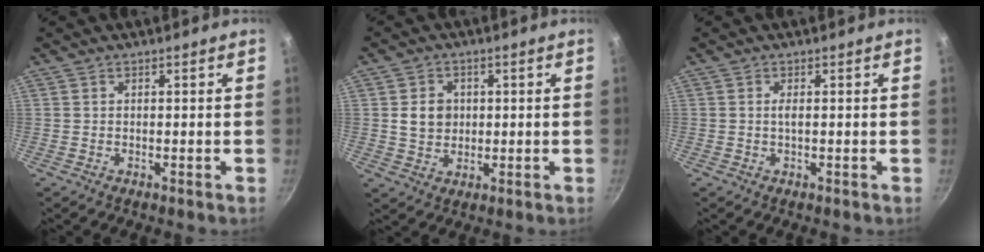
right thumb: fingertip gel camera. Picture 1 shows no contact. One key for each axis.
{"total": 5.6, "fx": 0.7, "fy": 4.7, "fz": 2.9, "tx": -0.031, "ty": 0.000, "tz": 0.012}
{"total": 1.1, "fx": -0.1, "fy": 0.0, "fz": 1.1, "tx": -0.024, "ty": 0.000, "tz": -0.003}